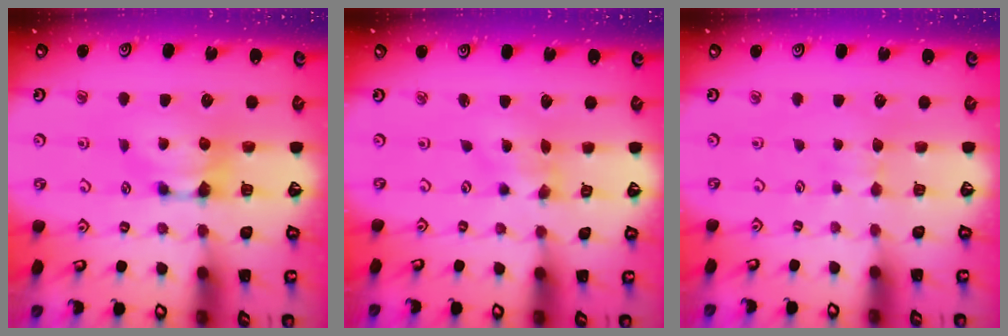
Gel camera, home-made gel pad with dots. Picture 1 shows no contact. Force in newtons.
{"total": 1.7, "press": 1.3, "slide": 1.0}
{"total": 2.8, "press": 2.8, "slide": 0.2}